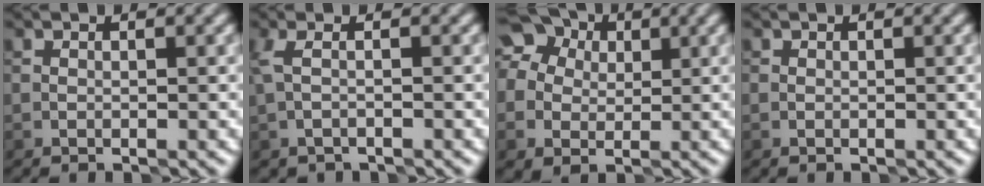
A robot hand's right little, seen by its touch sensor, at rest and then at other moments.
{"total": 1.6, "force": [-0.4, 0.7, 1.4], "torque": [-0.044, -0.002, -0.011]}
{"total": 8.7, "force": [2.6, 7.2, 4.2], "torque": [-0.071, 0.031, 0.024]}
{"total": 0.0}